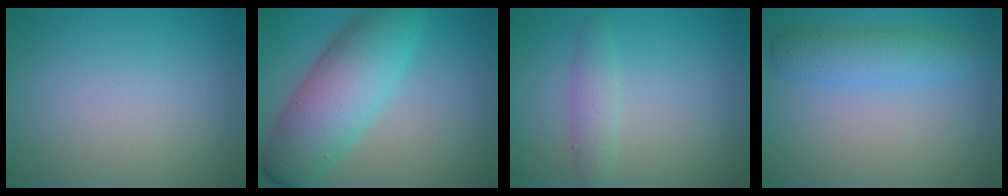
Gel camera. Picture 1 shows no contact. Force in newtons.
{"total": 8.2, "press": 8.2, "slide": 0.0}
{"total": 1.9, "press": 1.9, "slide": 0.0}
{"total": 3.5, "press": 3.5, "slide": 0.1}